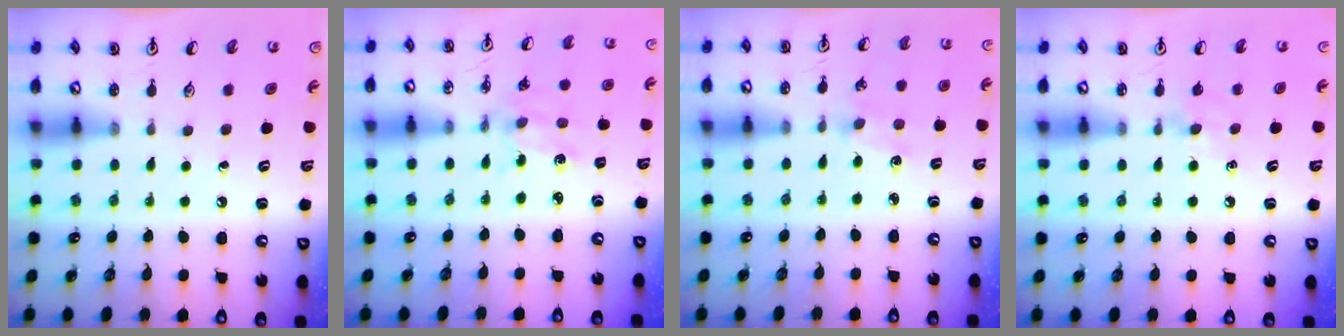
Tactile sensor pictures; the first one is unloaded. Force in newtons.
{"total": 1.8, "press": 1.7, "slide": 0.3}
{"total": 1.3, "press": 1.3, "slide": 0.2}
{"total": 5.6, "press": 5.5, "slide": 0.8}